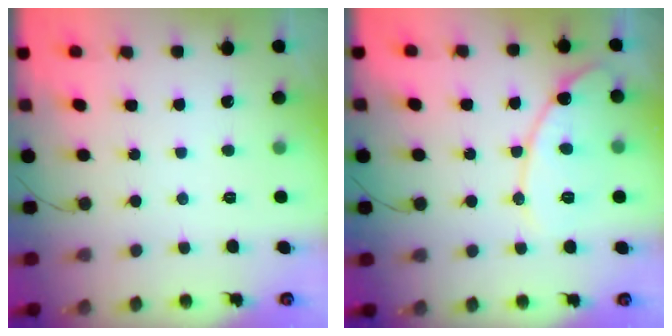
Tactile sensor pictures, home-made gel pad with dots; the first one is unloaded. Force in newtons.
{"total": 12.5, "press": 12.5, "slide": 0.6}